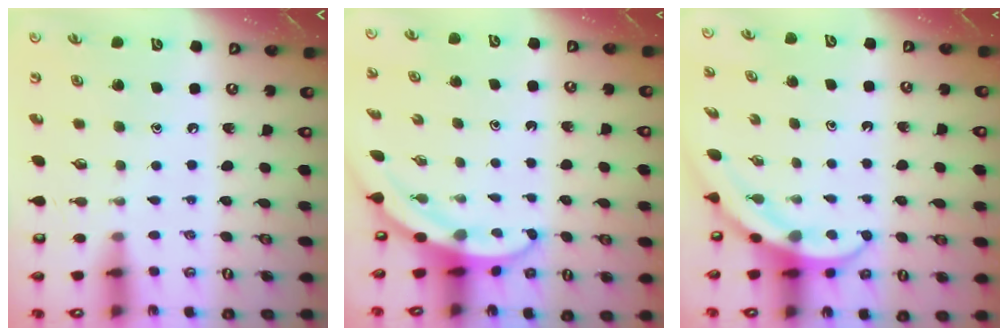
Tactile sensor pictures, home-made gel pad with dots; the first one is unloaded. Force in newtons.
{"total": 3.3, "press": 3.3, "slide": 0.1}
{"total": 4.0, "press": 4.0, "slide": 0.4}